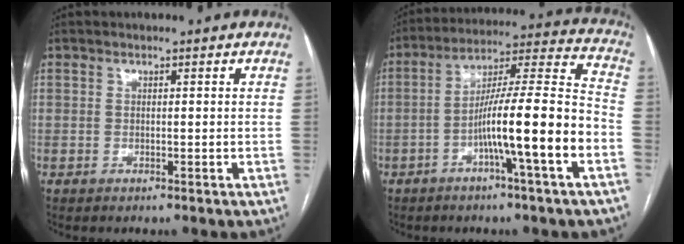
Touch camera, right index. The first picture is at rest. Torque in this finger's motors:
{"motor_torque": [1.96, -0.17, 1.05, 0.21]}